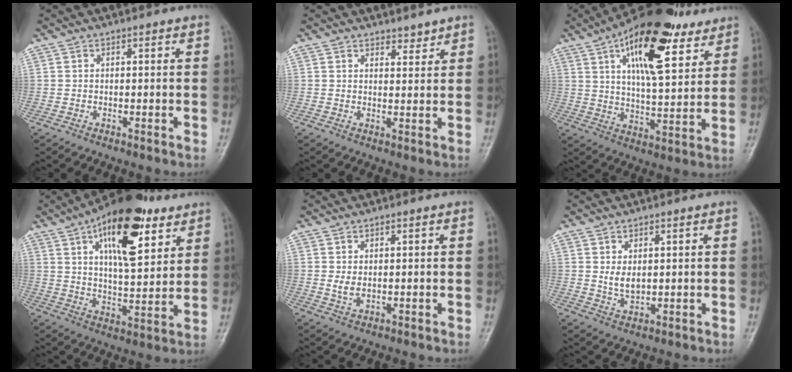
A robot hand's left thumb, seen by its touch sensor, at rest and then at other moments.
{"total": 2.3, "force": [2.1, 0.9, 0.4], "torque": [0.009, -0.017, 0.030]}
{"total": 21.6, "force": [11.0, 8.5, 16.5], "torque": [-0.230, -0.031, 0.174]}
{"total": 19.9, "force": [9.5, 8.6, 15.2], "torque": [-0.202, -0.031, 0.149]}
{"total": 2.1, "force": [0.4, 1.0, 1.8], "torque": [-0.032, -0.003, 0.014]}
{"total": 3.2, "force": [0.9, 1.7, 2.6], "torque": [-0.041, -0.012, 0.023]}